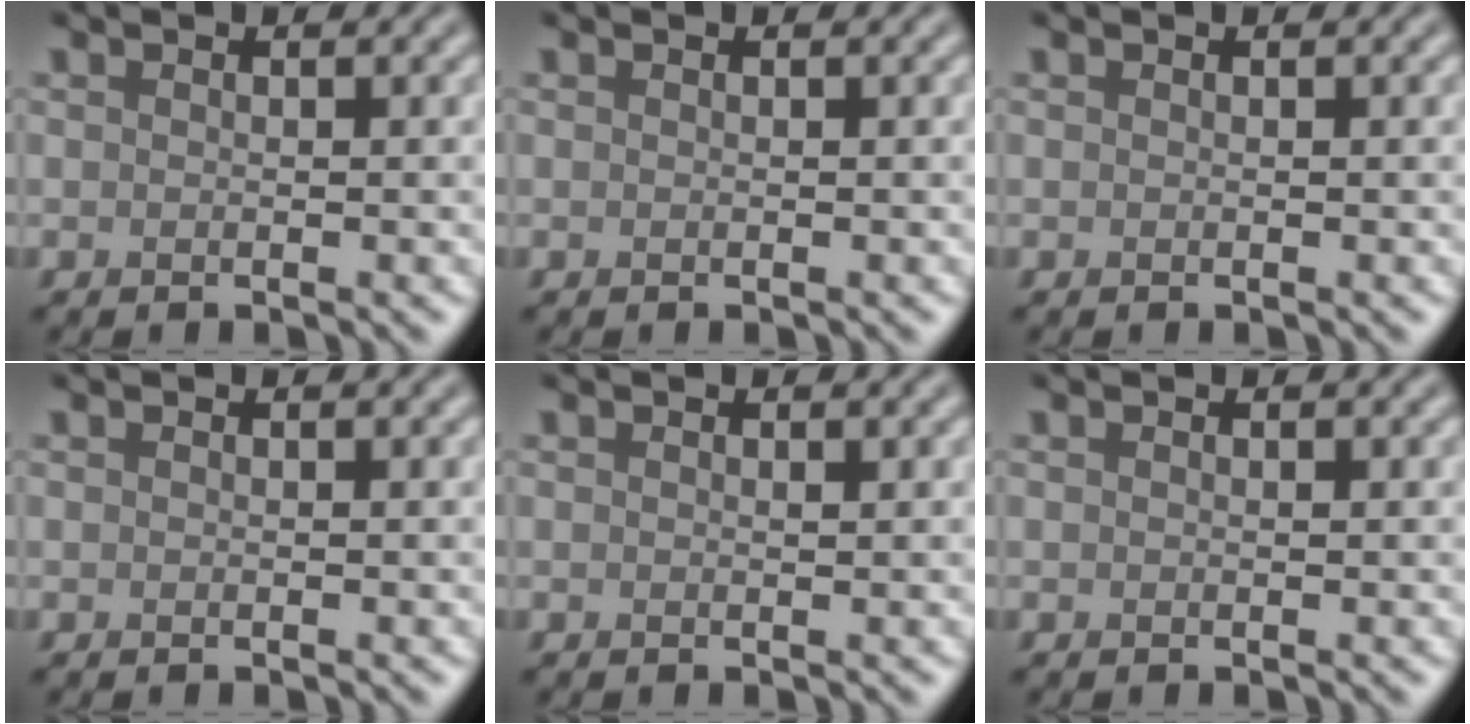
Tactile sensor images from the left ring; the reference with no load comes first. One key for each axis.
{"total": 0.0}
{"total": 0.0}
{"total": 0.0}
{"total": 0.0}
{"total": 0.0}